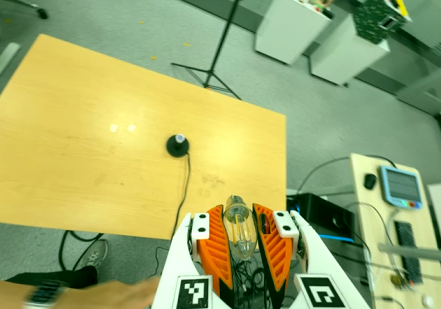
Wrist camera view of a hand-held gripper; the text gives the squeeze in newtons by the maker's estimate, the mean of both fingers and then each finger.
{"total": 21.7, "left": 24.3, "right": 19.0}